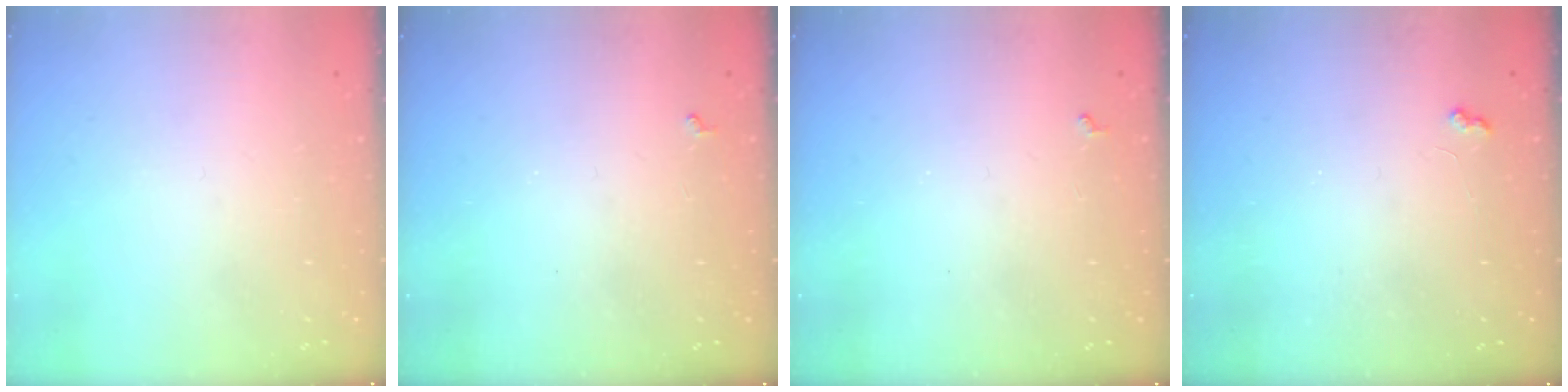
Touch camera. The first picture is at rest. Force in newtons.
{"total": 2.9, "press": 2.9, "slide": 0.4}
{"total": 2.9, "press": 2.9, "slide": 0.4}
{"total": 2.9, "press": 2.8, "slide": 0.5}